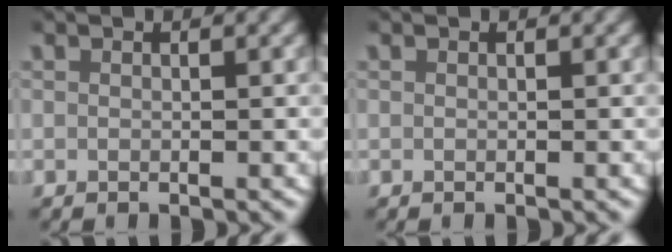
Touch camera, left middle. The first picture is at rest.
{"total": 0.0}